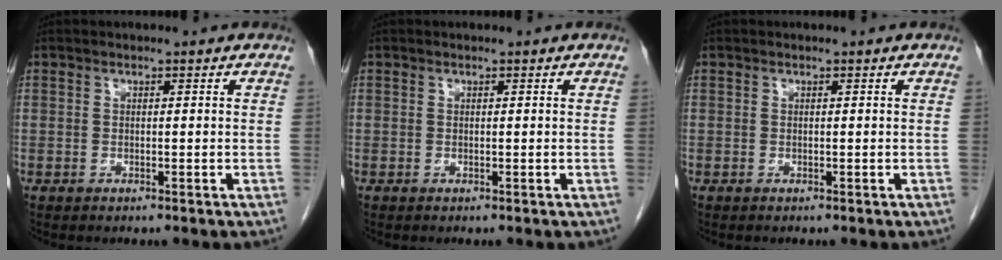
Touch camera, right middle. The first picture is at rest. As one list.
[{"total": 0.0}, {"total": 0.0}]